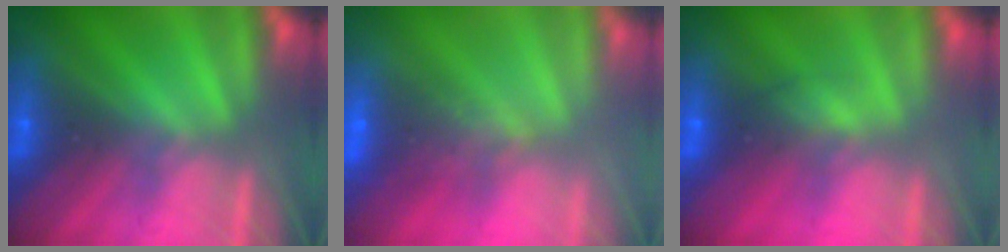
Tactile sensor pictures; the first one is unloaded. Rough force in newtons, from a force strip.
{"total": 7.4}
{"total": 2.9}